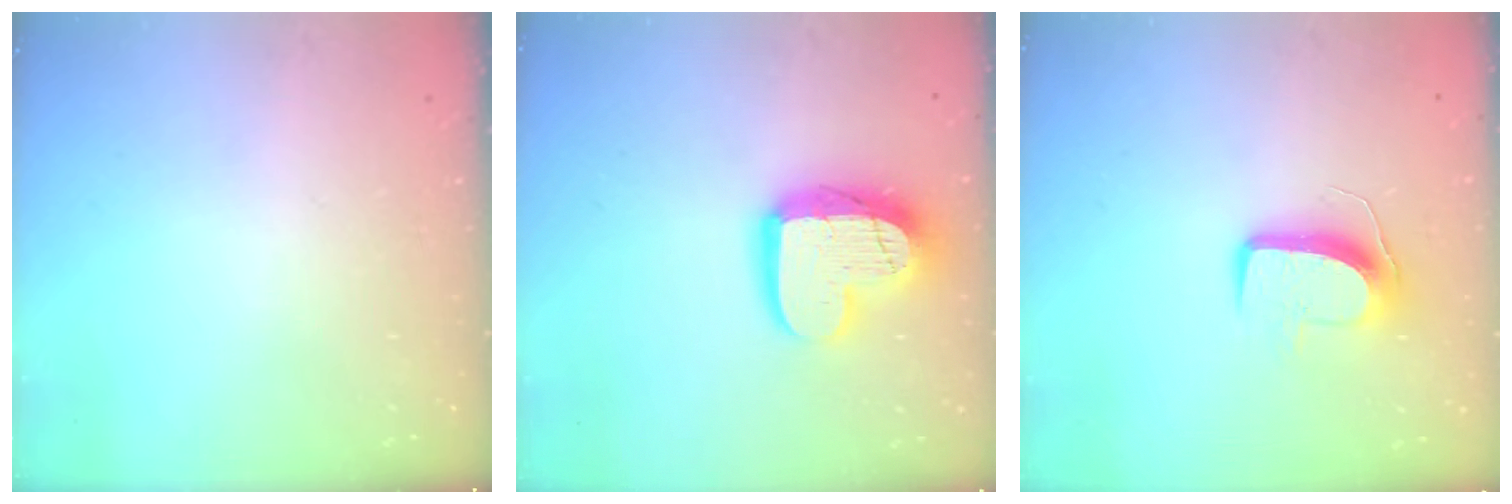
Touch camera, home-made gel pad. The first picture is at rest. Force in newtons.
{"total": 17.3, "press": 17.3, "slide": 1.7}
{"total": 11.0, "press": 11.0, "slide": 0.9}